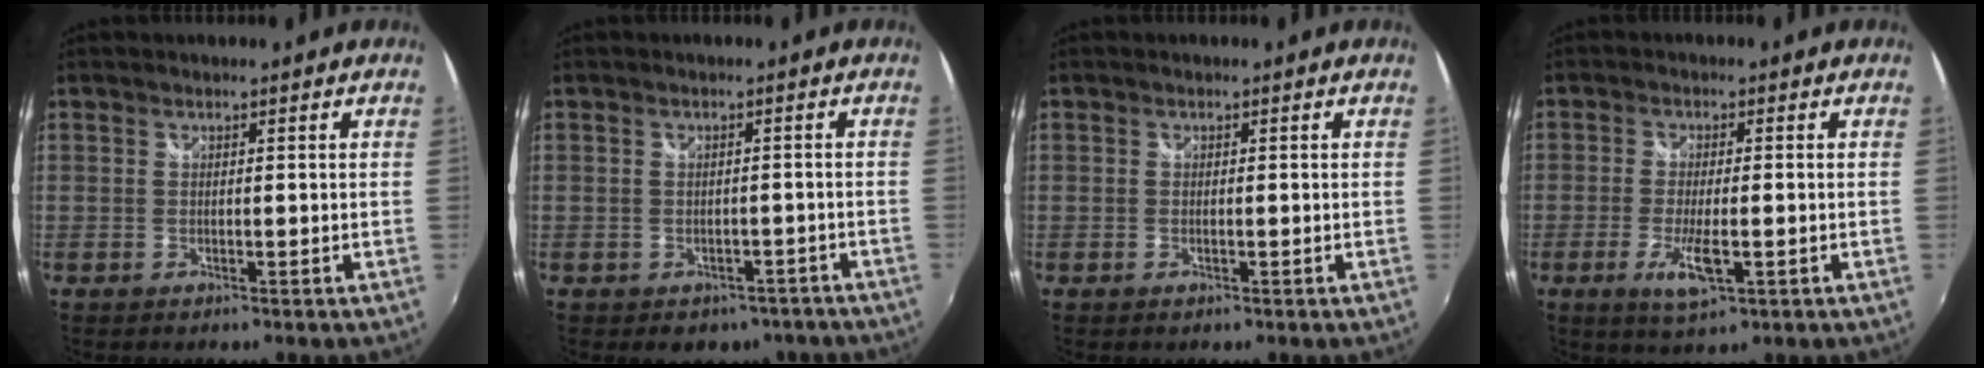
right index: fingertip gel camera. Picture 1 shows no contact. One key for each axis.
{"total": 7.5, "fx": -5.3, "fy": 4.7, "fz": 2.3, "tx": -0.036, "ty": 0.013, "tz": -0.048}
{"total": 0.5, "fx": -0.2, "fy": 0.2, "fz": 0.4, "tx": -0.008, "ty": 0.000, "tz": -0.005}
{"total": 6.4, "fx": -2.4, "fy": 1.6, "fz": 5.7, "tx": -0.120, "ty": -0.014, "tz": -0.043}